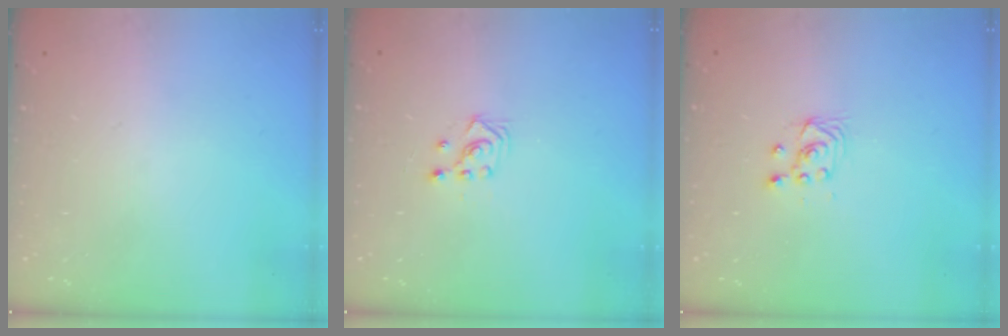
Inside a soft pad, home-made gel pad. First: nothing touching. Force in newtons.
{"total": 2.9, "press": 2.7, "slide": 1.0}
{"total": 3.1, "press": 2.8, "slide": 1.3}